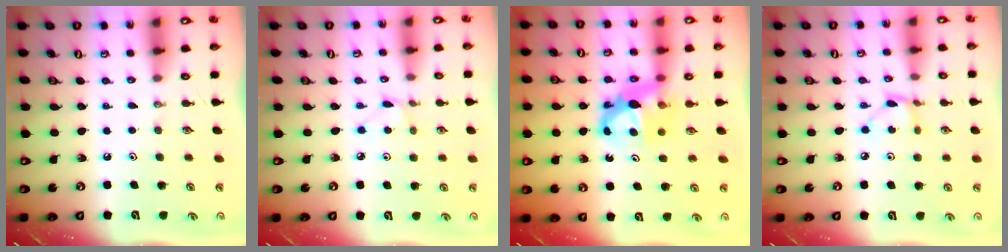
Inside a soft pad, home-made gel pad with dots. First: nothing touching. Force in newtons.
{"total": 1.9, "press": 1.9, "slide": 0.3}
{"total": 8.2, "press": 8.2, "slide": 0.2}
{"total": 3.8, "press": 3.8, "slide": 0.1}